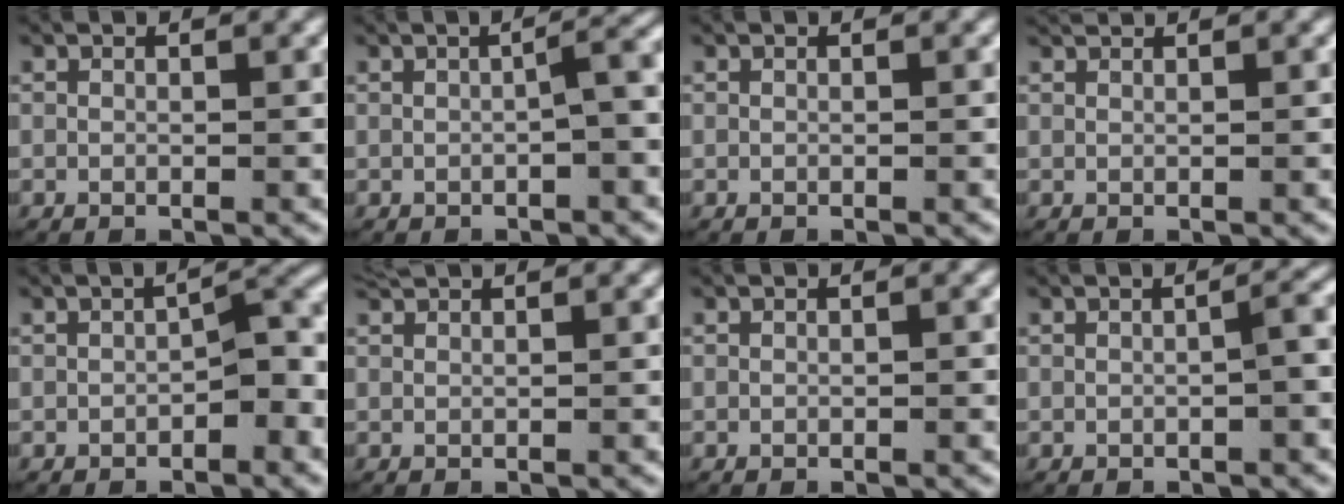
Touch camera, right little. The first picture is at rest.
{"total": 4.6, "force": [0.2, 1.7, 4.2], "torque": [-0.032, 0.023, -0.004]}
{"total": 0.0}
{"total": 0.7, "force": [0.6, -0.1, 0.1], "torque": [0.002, 0.005, 0.008]}
{"total": 3.0, "force": [-1.0, 1.2, 2.6], "torque": [-0.022, 0.003, -0.014]}
{"total": 1.0, "force": [1.0, -0.1, 0.2], "torque": [-0.004, 0.008, 0.015]}
{"total": 0.0}
{"total": 2.1, "force": [-0.1, 0.6, 2.0], "torque": [-0.017, 0.015, -0.007]}